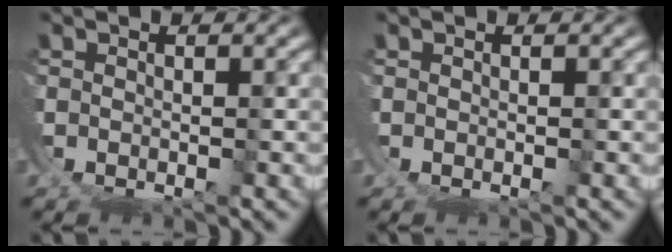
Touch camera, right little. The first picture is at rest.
{"total": 0.0}